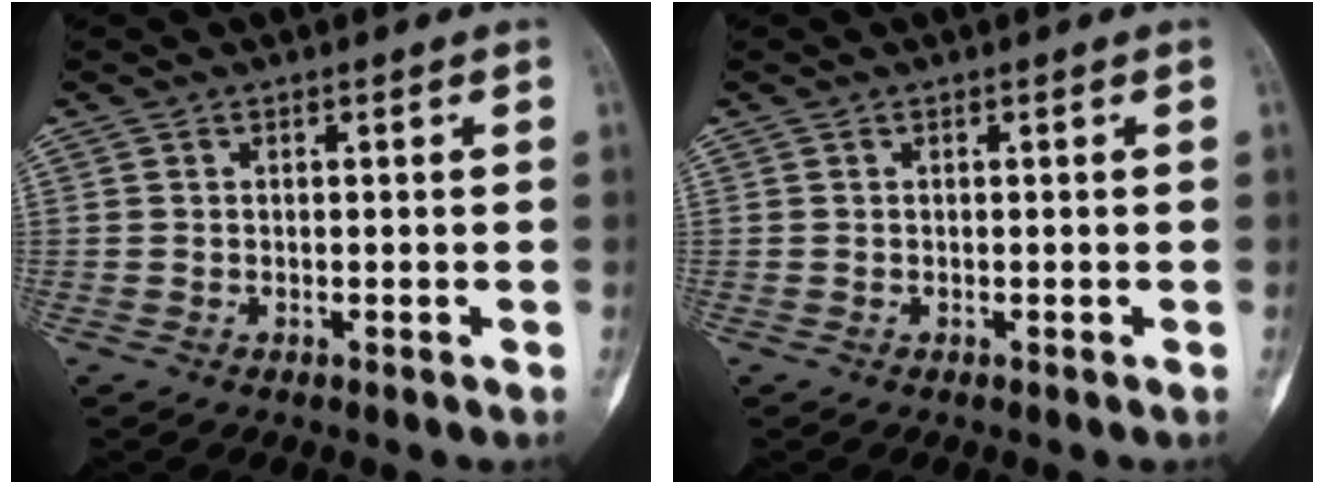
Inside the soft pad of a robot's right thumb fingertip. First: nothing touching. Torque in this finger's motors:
{"motor_torque": [0.05, 0.05, 0.00, 0.00, 0.00]}